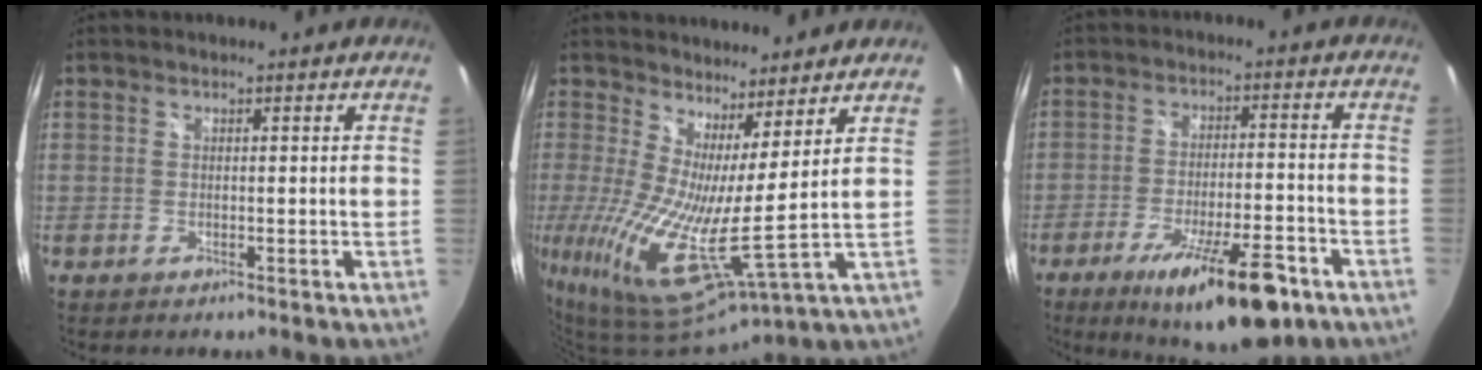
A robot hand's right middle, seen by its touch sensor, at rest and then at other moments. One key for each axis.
{"total": 14.9, "fx": 5.4, "fy": 2.2, "fz": 13.8, "tx": -0.236, "ty": -0.022, "tz": 0.093}
{"total": 17.2, "fx": -10.4, "fy": 4.3, "fz": 13.0, "tx": -0.215, "ty": -0.028, "tz": -0.154}